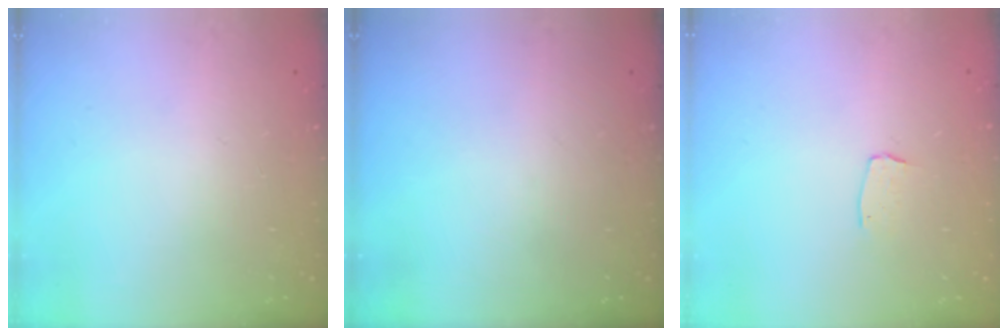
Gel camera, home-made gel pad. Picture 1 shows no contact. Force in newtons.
{"total": 0.0}
{"total": 4.0, "press": 3.9, "slide": 0.2}